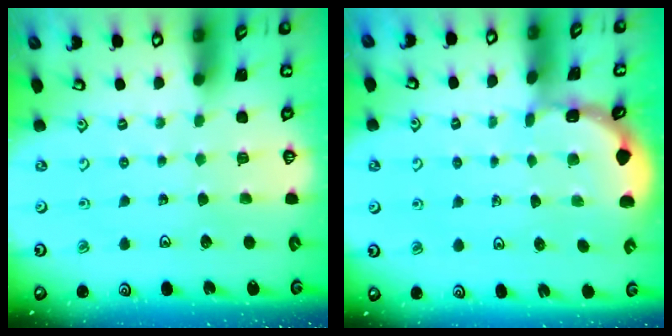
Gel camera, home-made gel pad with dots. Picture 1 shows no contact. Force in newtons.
{"total": 1.0, "press": 0.9, "slide": 0.2}